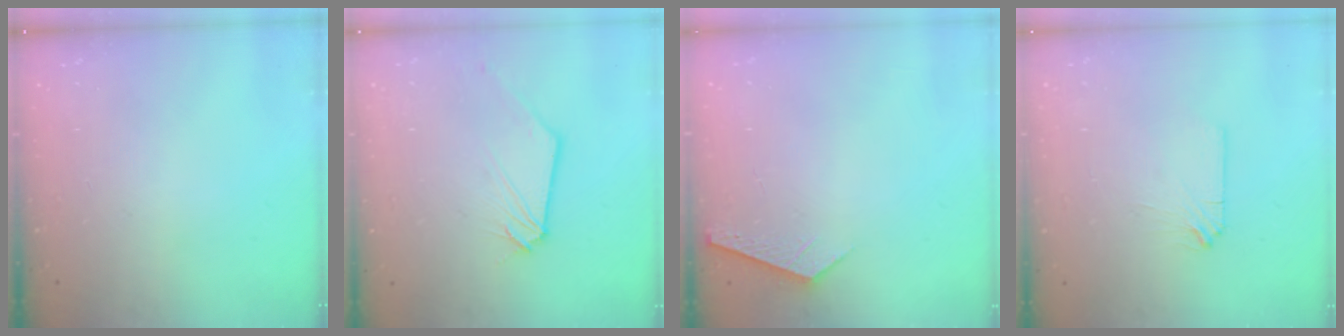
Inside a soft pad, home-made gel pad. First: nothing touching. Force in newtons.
{"total": 1.1, "press": 1.1, "slide": 0.1}
{"total": 2.8, "press": 2.8, "slide": 0.3}
{"total": 1.7, "press": 1.7, "slide": 0.4}